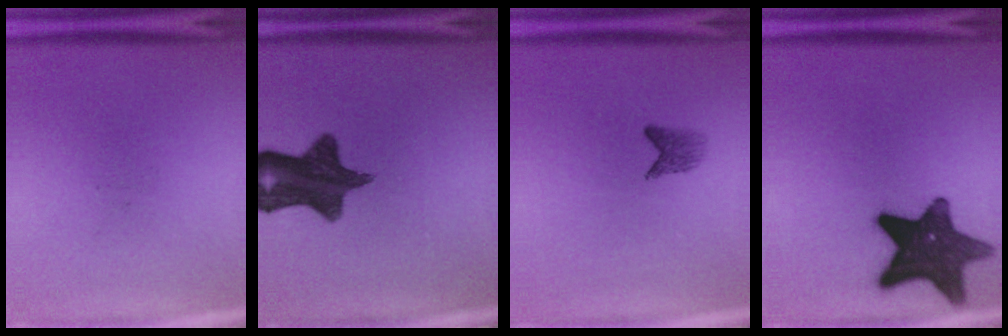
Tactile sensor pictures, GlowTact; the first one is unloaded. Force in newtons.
{"total": 13.2}
{"total": 2.3}
{"total": 14.5}